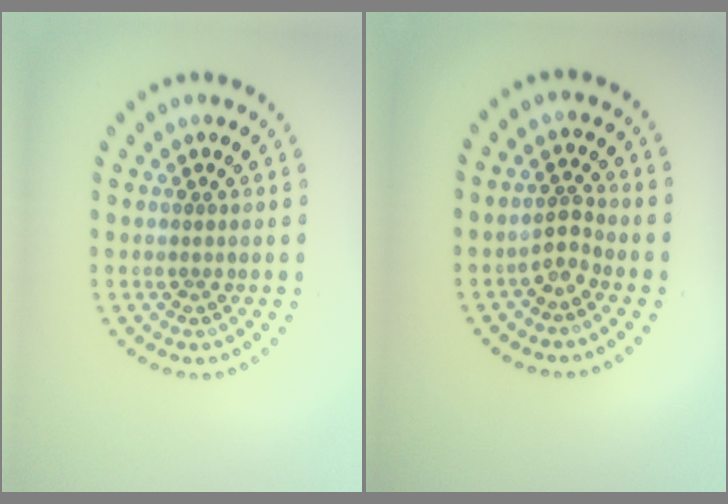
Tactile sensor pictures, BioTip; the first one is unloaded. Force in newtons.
{"total": 1.7, "press": 1.2, "slide": 1.2}